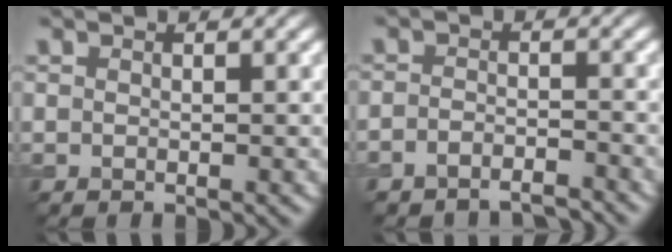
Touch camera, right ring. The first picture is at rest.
{"total": 3.0, "force": [-2.8, 0.7, 0.7], "torque": [-0.011, -0.003, -0.050]}